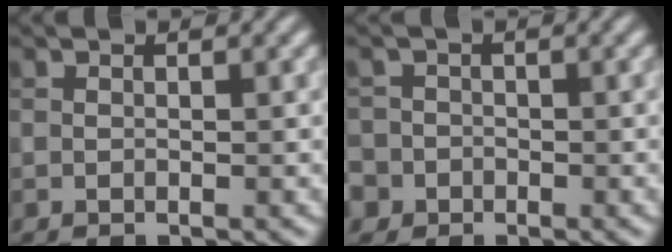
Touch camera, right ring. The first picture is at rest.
{"total": 5.5, "force": [-2.8, 4.6, 1.0], "torque": [-0.015, -0.007, -0.068]}